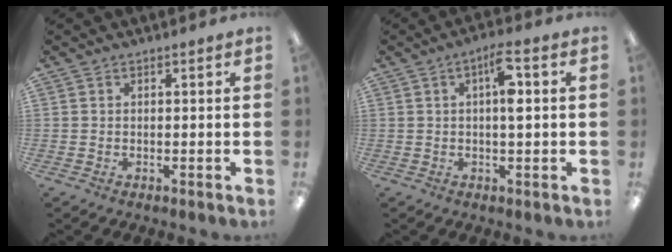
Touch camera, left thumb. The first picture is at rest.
{"total": 6.3, "force": [1.2, 2.1, 5.8], "torque": [-0.087, 0.005, 0.014]}